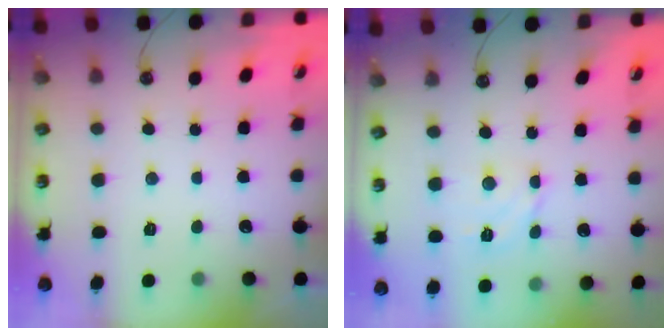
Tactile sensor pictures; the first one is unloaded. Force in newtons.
{"total": 5.9, "press": 5.9, "slide": 0.7}